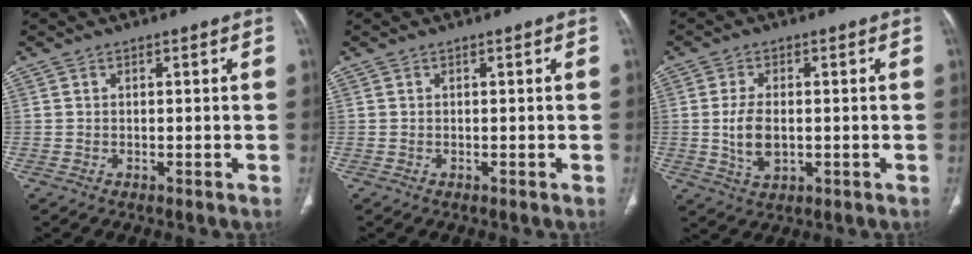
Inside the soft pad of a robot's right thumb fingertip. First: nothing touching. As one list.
[{"total": 0.0}, {"total": 6.7, "force": [-0.4, 3.7, 5.5], "torque": [-0.110, -0.004, -0.001]}]